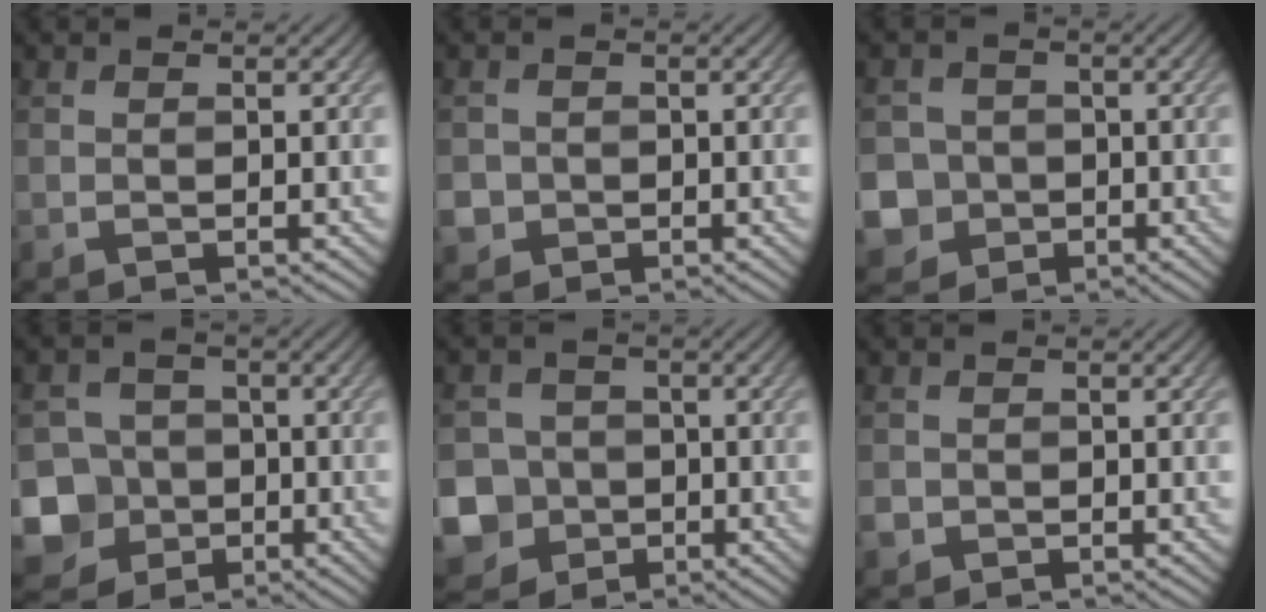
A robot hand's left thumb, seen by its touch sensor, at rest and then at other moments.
{"total": 3.0, "force": [-1.0, 2.7, 0.6], "torque": [-0.018, -0.009, -0.023]}
{"total": 8.2, "force": [-2.7, 7.5, 1.8], "torque": [-0.069, -0.027, -0.071]}
{"total": 10.9, "force": [-4.3, 9.6, 2.9], "torque": [-0.093, -0.034, -0.103]}
{"total": 10.6, "force": [-3.8, 9.5, 2.9], "torque": [-0.101, -0.038, -0.091]}
{"total": 1.5, "force": [-0.6, 1.3, 0.3], "torque": [-0.008, -0.007, -0.016]}